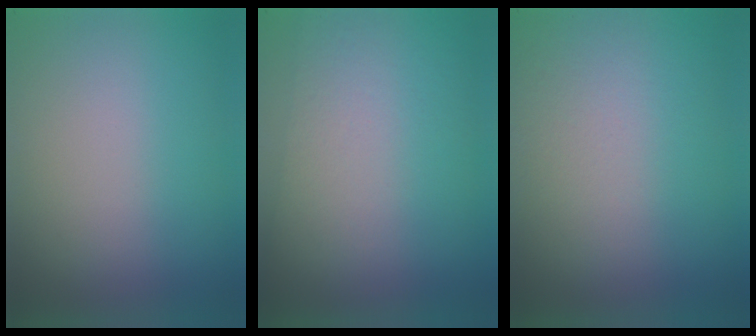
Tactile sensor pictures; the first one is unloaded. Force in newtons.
{"total": 2.8}
{"total": 2.7}